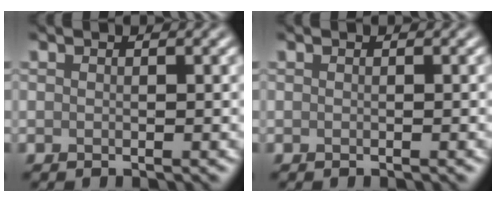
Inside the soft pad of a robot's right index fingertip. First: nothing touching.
{"total": 0.6, "force": [-0.2, 0.1, 0.5], "torque": [-0.003, 0.002, -0.003]}